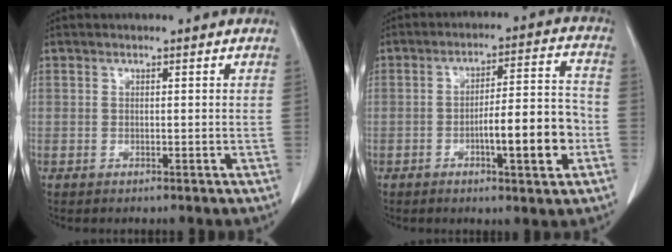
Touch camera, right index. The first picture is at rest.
{"total": 10.7, "force": [-3.3, 1.5, 10.1], "torque": [-0.152, 0.014, -0.047]}